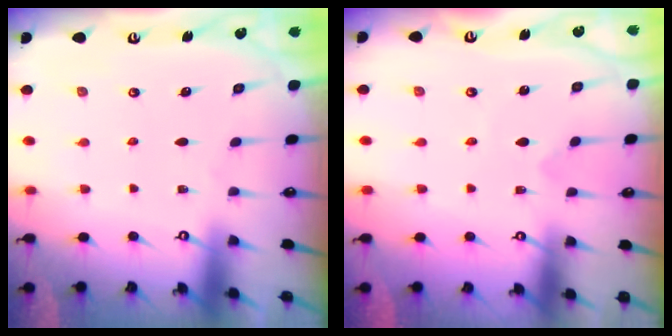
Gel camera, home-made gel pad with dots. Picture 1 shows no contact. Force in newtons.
{"total": 1.7, "press": 1.7, "slide": 0.2}